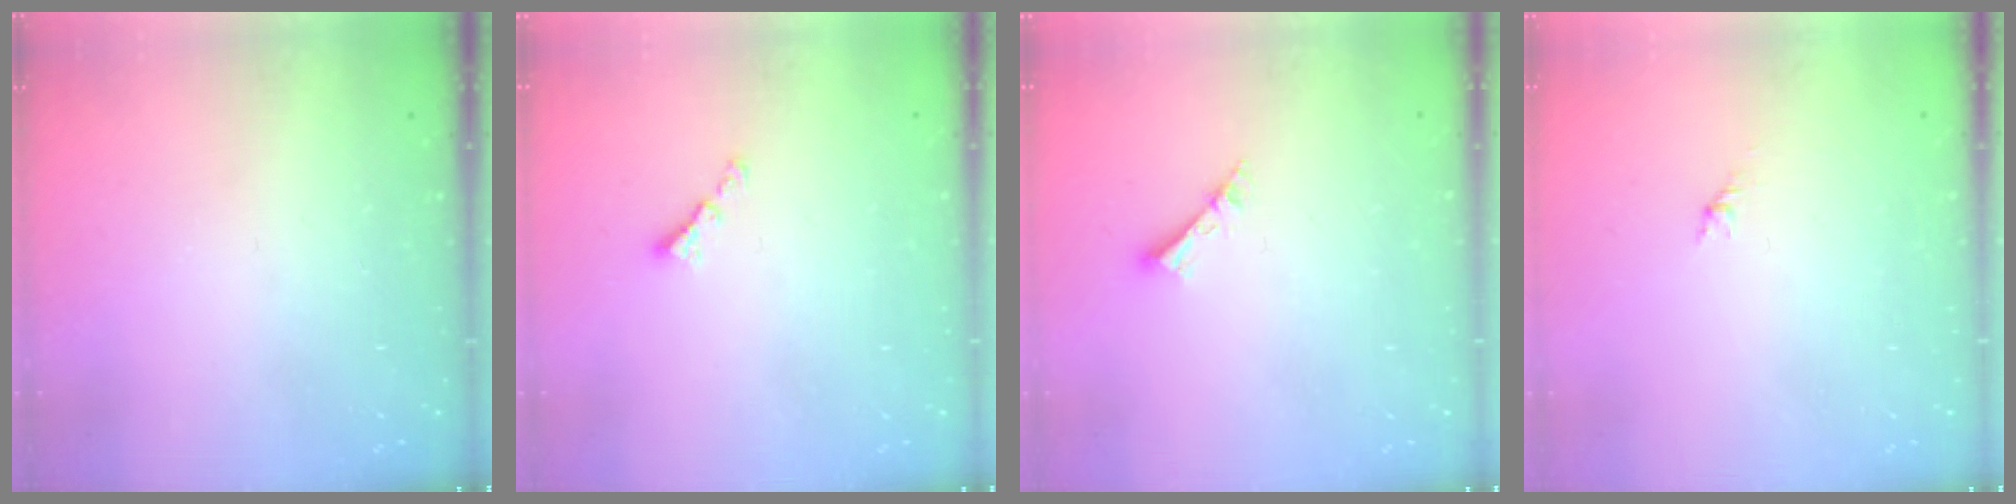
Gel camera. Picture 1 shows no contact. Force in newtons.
{"total": 2.1, "press": 2.1, "slide": 0.4}
{"total": 2.6, "press": 2.5, "slide": 0.2}
{"total": 1.7, "press": 1.6, "slide": 0.7}